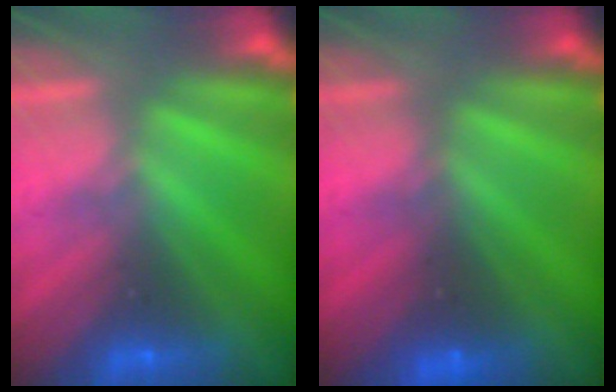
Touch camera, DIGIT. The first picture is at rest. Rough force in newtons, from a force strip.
{"total": 2.4}